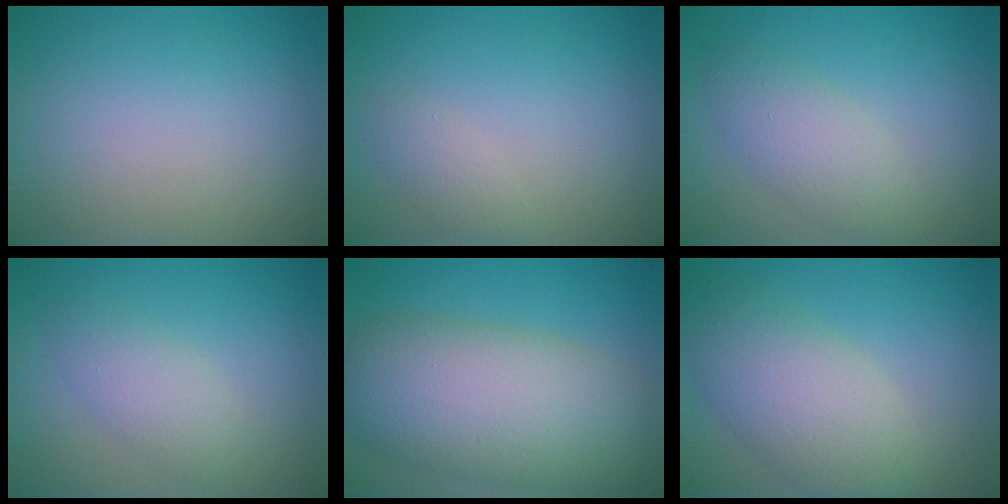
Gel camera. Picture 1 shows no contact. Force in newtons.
{"total": 1.3, "press": 1.3, "slide": 0.1}
{"total": 3.2, "press": 3.2, "slide": 0.3}
{"total": 2.7, "press": 2.7, "slide": 0.0}
{"total": 11.2, "press": 11.2, "slide": 0.6}
{"total": 6.5, "press": 6.5, "slide": 0.4}